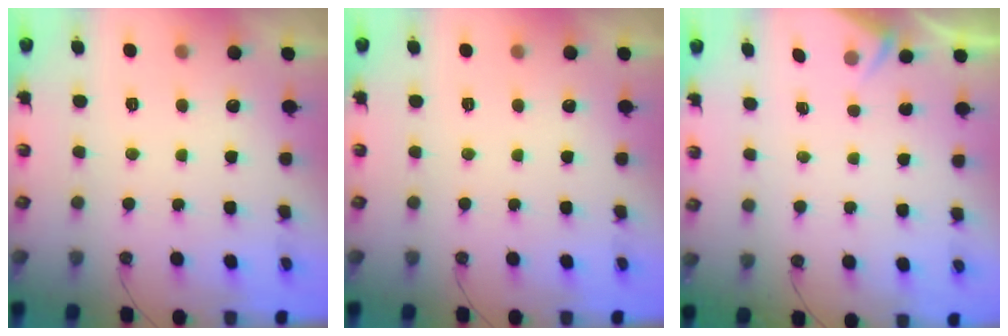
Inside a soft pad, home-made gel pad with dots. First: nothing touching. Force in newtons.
{"total": 0.0}
{"total": 2.6, "press": 2.6, "slide": 0.4}